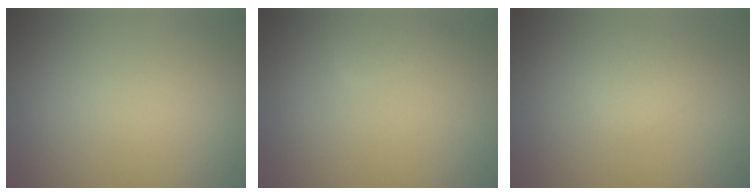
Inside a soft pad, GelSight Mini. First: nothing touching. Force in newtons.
{"total": 1.0, "press": 1.0, "slide": 0.1}
{"total": 1.7, "press": 1.7, "slide": 0.1}